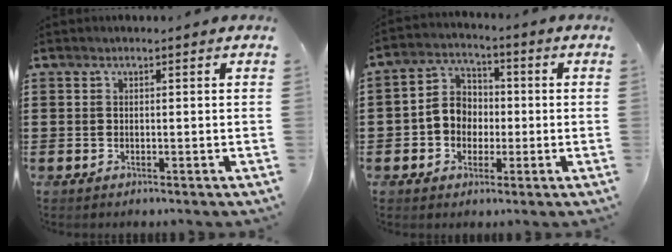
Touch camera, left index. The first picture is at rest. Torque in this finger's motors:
{"motor_torque": [1.54, 0.59, 0.65, 0.12]}